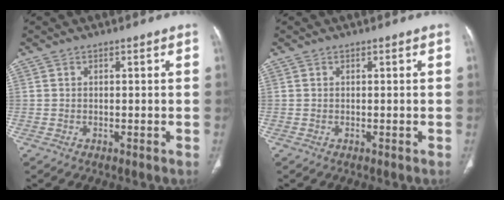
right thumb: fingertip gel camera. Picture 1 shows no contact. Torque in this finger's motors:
{"motor_torque": [0.01, 0.01, -0.08, 0.07, 0.01]}